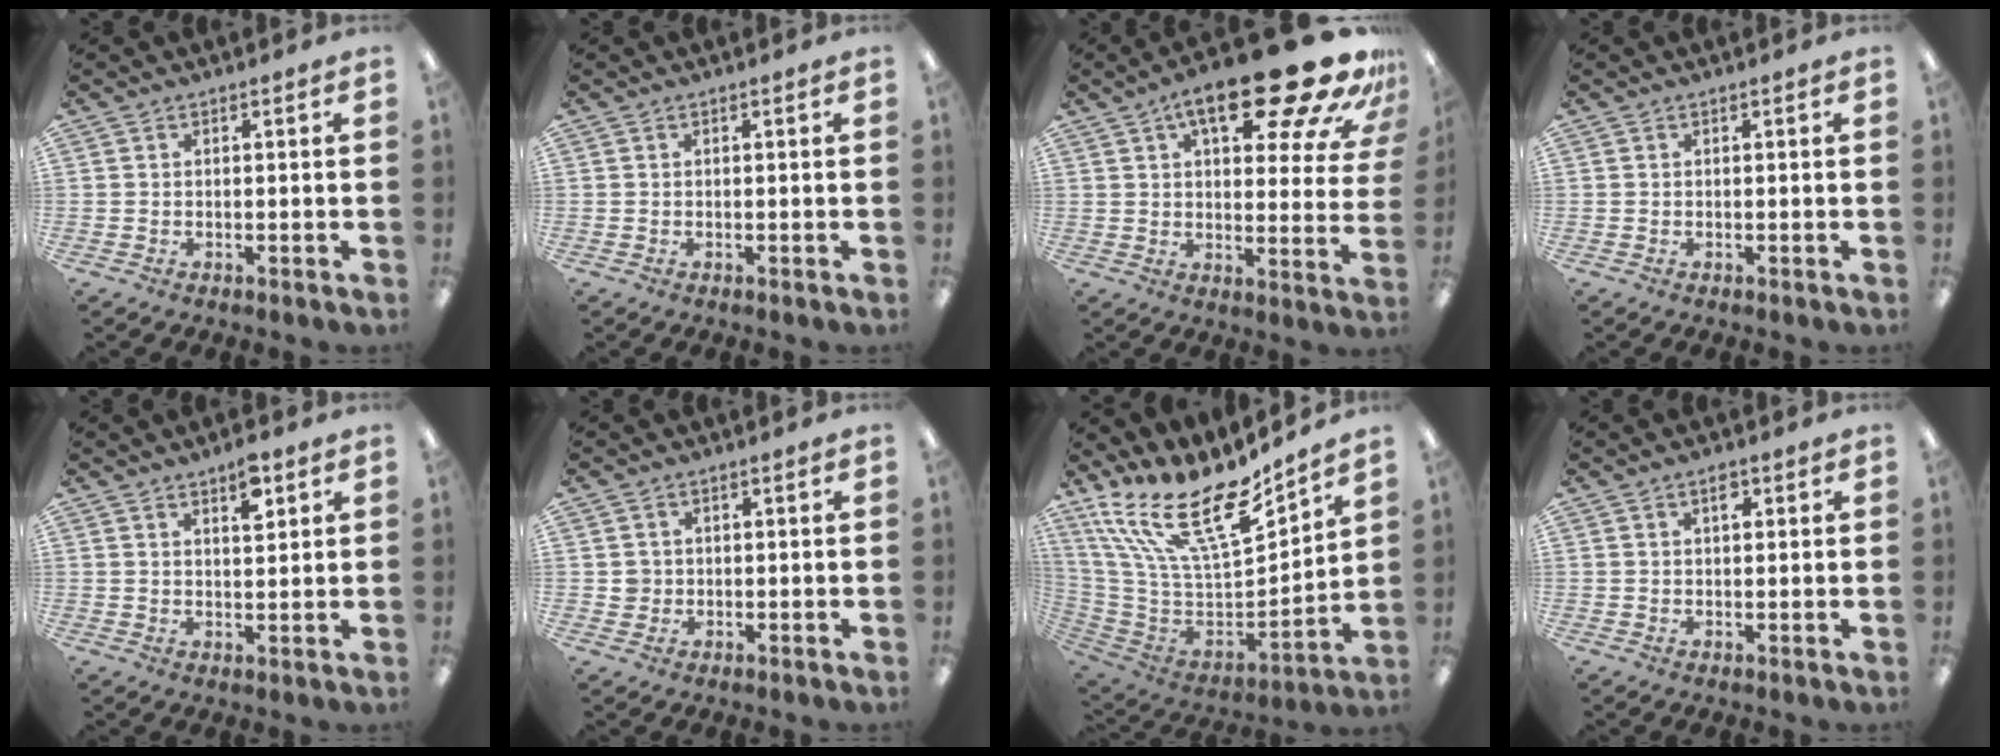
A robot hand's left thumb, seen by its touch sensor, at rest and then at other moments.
{"total": 0.0}
{"total": 23.7, "force": [13.8, 7.6, 17.7], "torque": [-0.249, -0.083, 0.216]}
{"total": 0.0}
{"total": 4.9, "force": [3.4, 1.9, 3.0], "torque": [-0.034, -0.016, 0.054]}
{"total": 2.4, "force": [0.4, 2.4, 0.2], "torque": [0.000, 0.002, 0.003]}
{"total": 23.4, "force": [15.2, 8.3, 15.7], "torque": [-0.302, -0.109, 0.268]}
{"total": 2.7, "force": [1.5, 1.4, 1.9], "torque": [-0.016, -0.005, 0.019]}